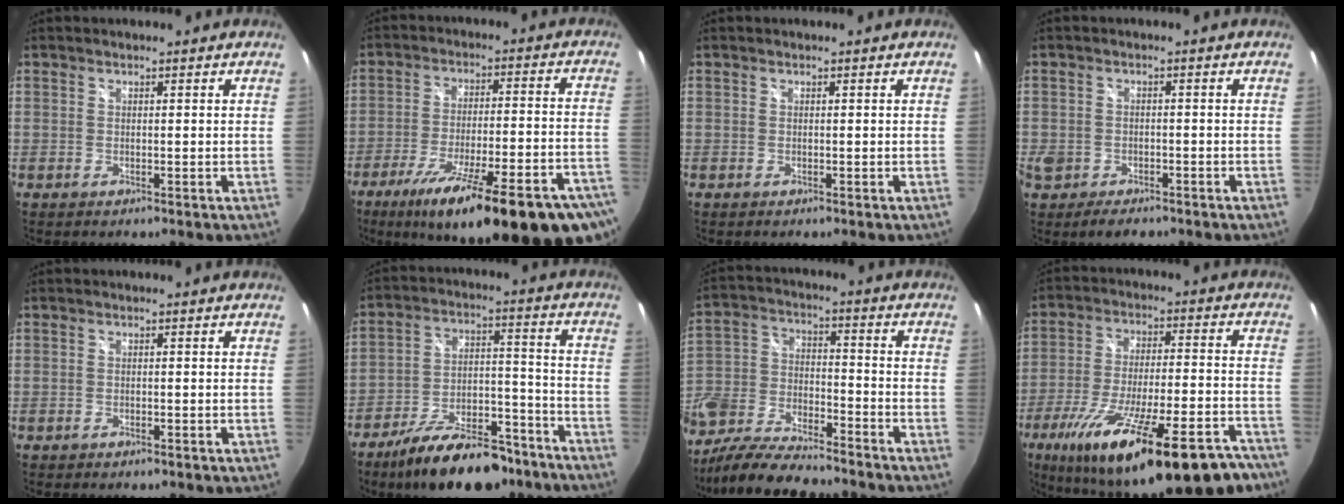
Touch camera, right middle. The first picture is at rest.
{"total": 28.3, "force": [-19.7, 4.5, 19.8], "torque": [-0.301, -0.062, -0.276]}
{"total": 0.0}
{"total": 6.3, "force": [-3.7, 4.1, 3.1], "torque": [-0.079, -0.015, -0.063]}
{"total": 0.9, "force": [-0.6, 0.5, 0.4], "torque": [-0.008, -0.003, -0.010]}
{"total": 18.7, "force": [-13.8, 7.6, 10.0], "torque": [-0.173, 0.006, -0.203]}
{"total": 19.0, "force": [-13.6, 7.8, 10.7], "torque": [-0.239, -0.029, -0.243]}
{"total": 30.3, "force": [-21.0, 7.8, 20.3], "torque": [-0.346, -0.055, -0.302]}